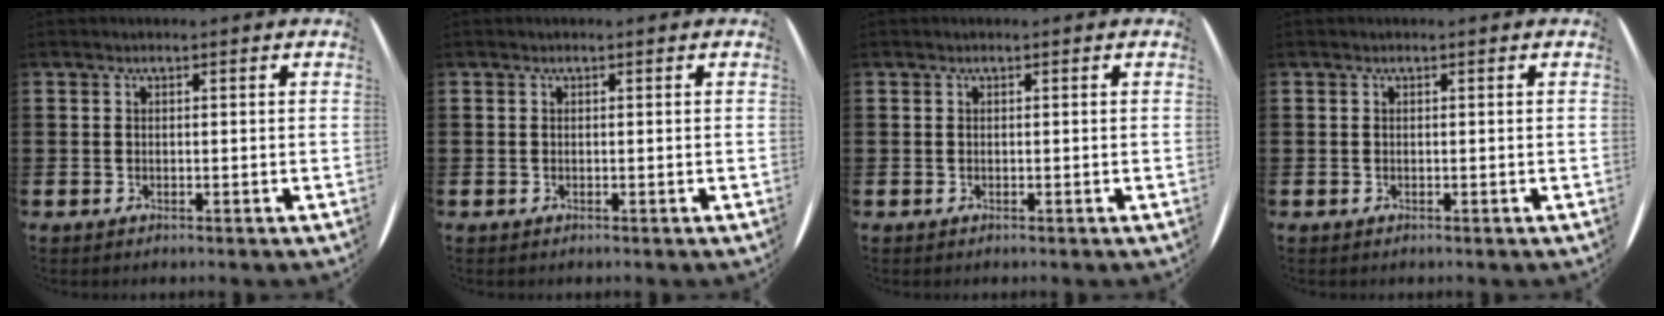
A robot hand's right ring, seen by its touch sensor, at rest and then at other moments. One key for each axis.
{"total": 0.0}
{"total": 0.0}
{"total": 0.0}